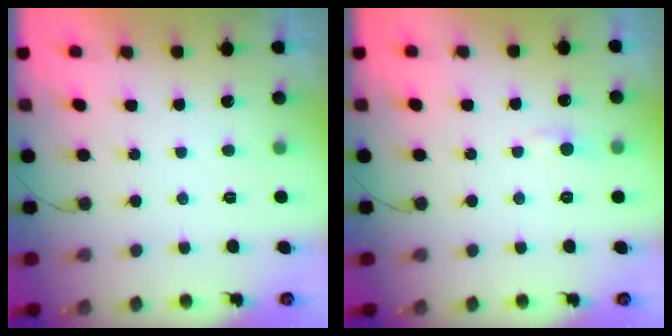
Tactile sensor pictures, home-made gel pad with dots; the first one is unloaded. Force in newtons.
{"total": 3.8, "press": 3.8, "slide": 0.4}